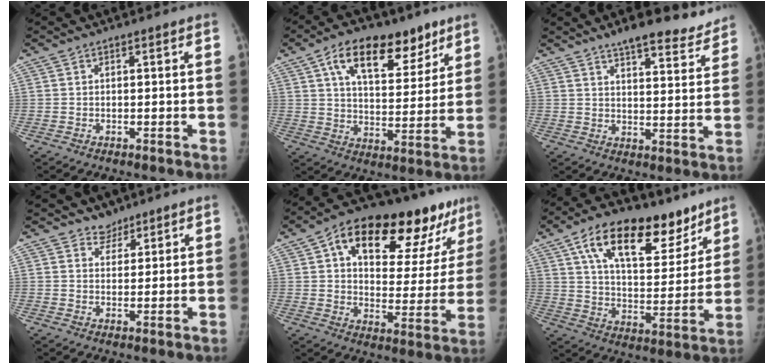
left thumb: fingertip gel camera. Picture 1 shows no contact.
{"total": 17.3, "force": [9.7, 9.1, 11.0], "torque": [-0.123, -0.026, 0.154]}
{"total": 13.9, "force": [11.4, 4.0, 6.8], "torque": [-0.047, -0.057, 0.150]}
{"total": 3.0, "force": [2.4, 1.8, -0.3], "torque": [0.031, -0.017, 0.032]}
{"total": 26.5, "force": [14.5, 12.2, 18.5], "torque": [-0.217, -0.004, 0.215]}
{"total": 22.8, "force": [13.7, 11.3, 14.4], "torque": [-0.186, -0.038, 0.226]}